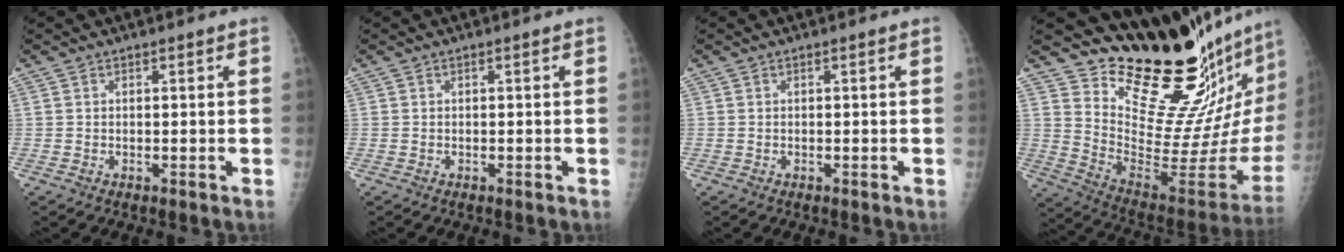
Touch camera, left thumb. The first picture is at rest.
{"total": 0.0}
{"total": 0.0}
{"total": 25.1, "force": [21.7, 4.4, 11.7], "torque": [-0.134, -0.204, 0.320]}